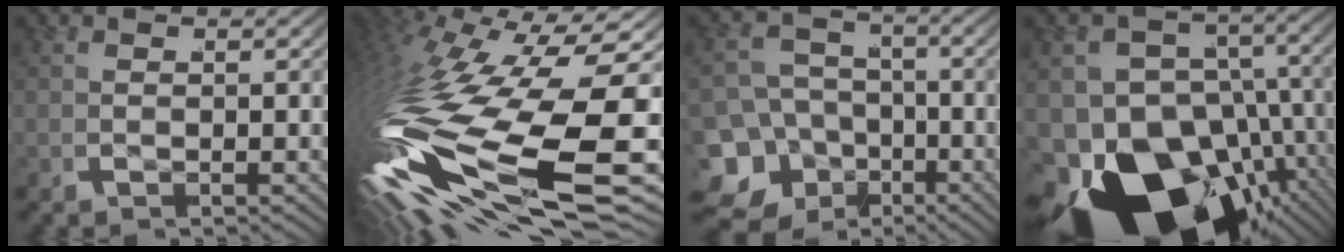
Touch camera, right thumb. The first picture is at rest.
{"total": 18.1, "force": [-3.1, 8.4, 15.8], "torque": [-0.345, -0.052, -0.020]}
{"total": 13.8, "force": [-5.1, 11.7, 5.2], "torque": [-0.110, -0.066, -0.080]}
{"total": 23.0, "force": [-8.5, 15.9, 14.4], "torque": [-0.273, -0.101, -0.111]}